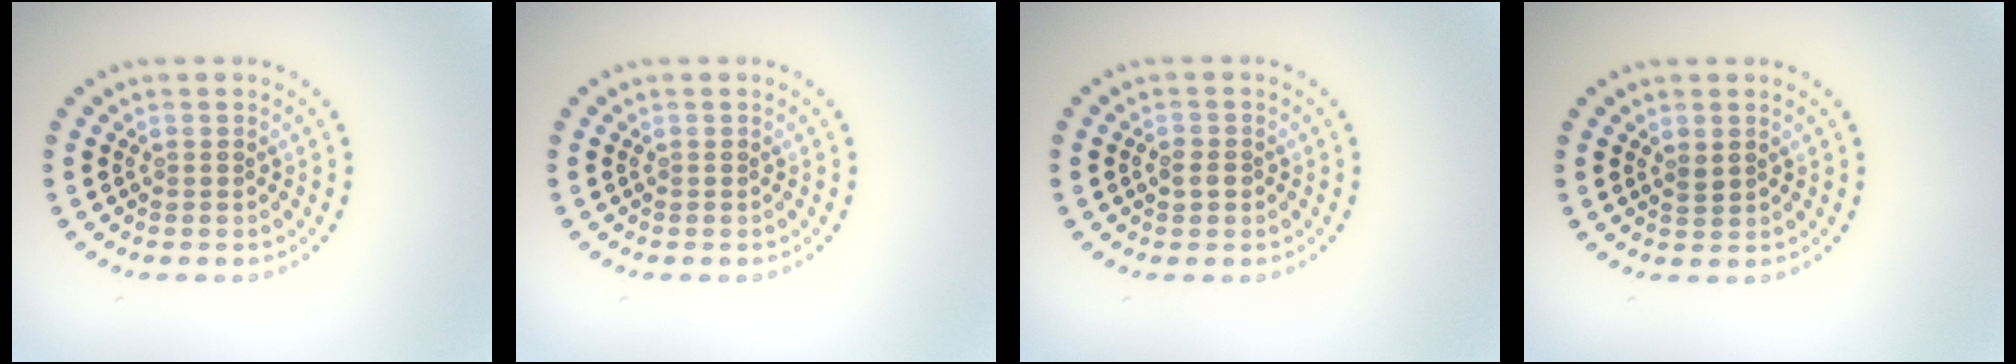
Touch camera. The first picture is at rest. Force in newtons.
{"total": 0.0}
{"total": 1.3, "press": 1.2, "slide": 0.3}
{"total": 0.8, "press": 0.8, "slide": 0.3}